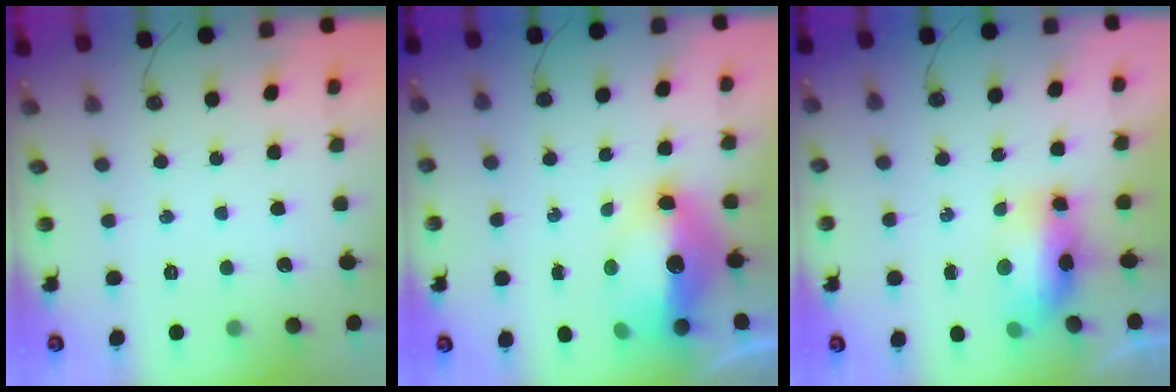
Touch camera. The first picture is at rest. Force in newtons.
{"total": 16.2, "press": 15.9, "slide": 3.2}
{"total": 9.8, "press": 9.7, "slide": 1.9}